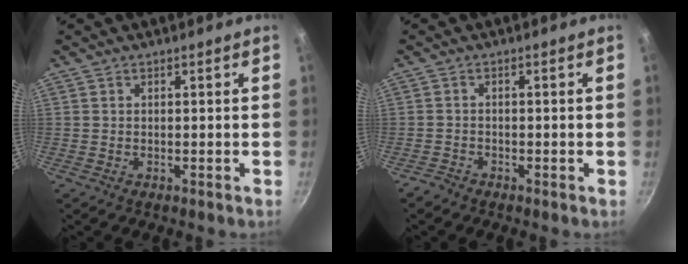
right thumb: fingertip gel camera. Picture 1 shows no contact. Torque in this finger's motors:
{"motor_torque": [0.35, -0.15, -0.28, -0.04, 0.03]}